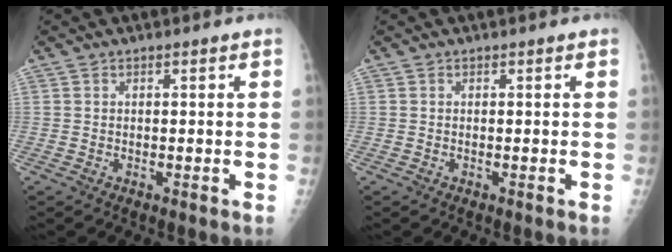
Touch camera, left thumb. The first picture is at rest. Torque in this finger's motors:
{"motor_torque": [0.03, 0.03, -0.02, -0.02, 0.00]}